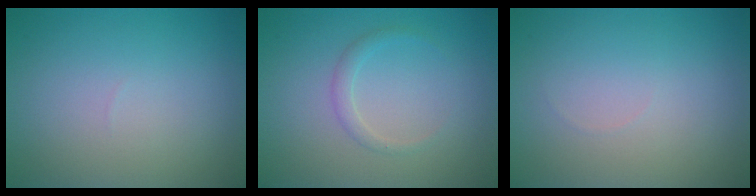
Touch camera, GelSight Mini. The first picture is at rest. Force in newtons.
{"total": 1.2, "press": 1.2, "slide": 0.1}
{"total": 0.0}